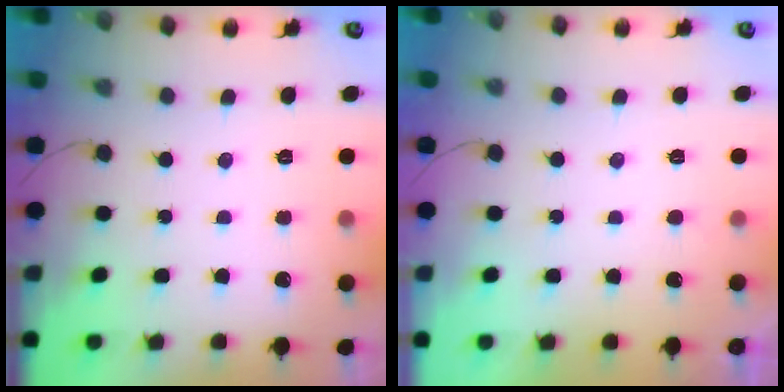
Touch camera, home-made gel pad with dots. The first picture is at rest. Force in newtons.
{"total": 1.2, "press": 1.1, "slide": 0.3}